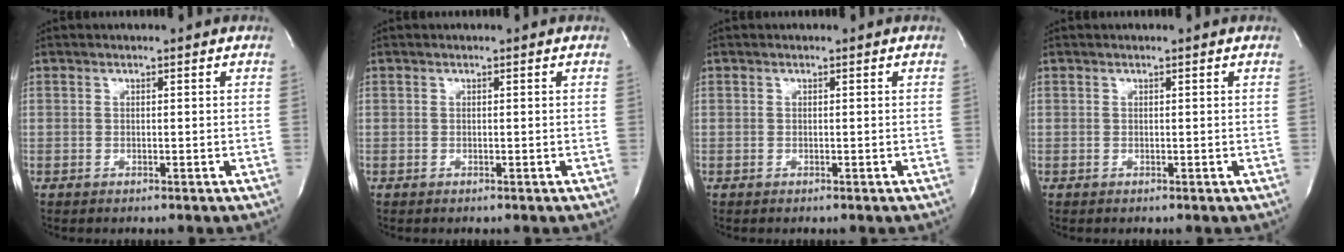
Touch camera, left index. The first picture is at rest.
{"total": 0.0}
{"total": 0.0}
{"total": 0.0}